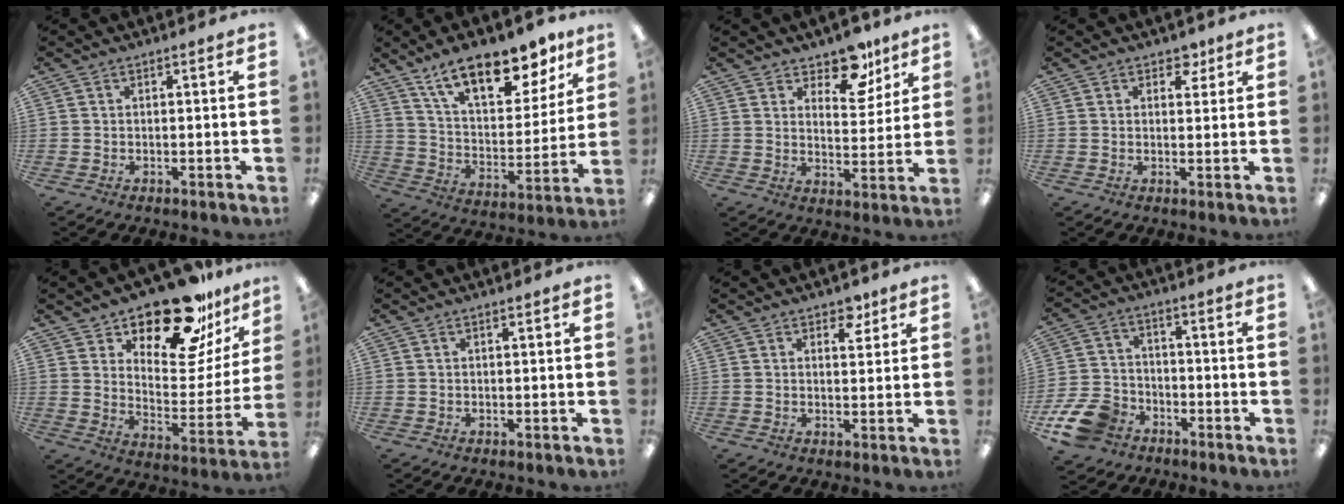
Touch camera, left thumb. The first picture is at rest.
{"total": 19.2, "force": [14.0, 7.9, 10.6], "torque": [-0.170, -0.080, 0.241]}
{"total": 8.4, "force": [6.3, 4.1, 3.9], "torque": [-0.038, -0.034, 0.108]}
{"total": 3.5, "force": [2.4, 2.3, 1.3], "torque": [0.003, -0.009, 0.038]}
{"total": 21.6, "force": [17.7, 7.7, 9.7], "torque": [-0.136, -0.126, 0.301]}
{"total": 0.6, "force": [0.4, 0.0, 0.5], "torque": [-0.008, 0.002, 0.006]}
{"total": 4.5, "force": [3.2, 2.4, 2.1], "torque": [-0.015, -0.009, 0.052]}
{"total": 11.6, "force": [-6.8, 7.9, 5.1], "torque": [-0.114, 0.048, -0.124]}